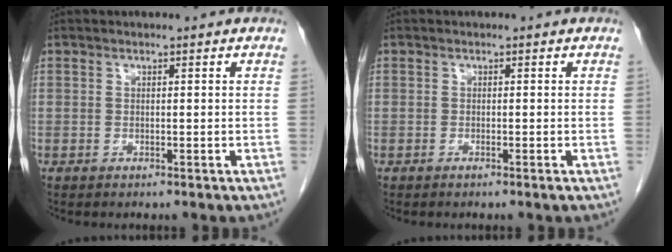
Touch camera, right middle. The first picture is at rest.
{"total": 0.7, "force": [-0.4, -0.1, 0.5], "torque": [-0.009, 0.000, -0.008]}